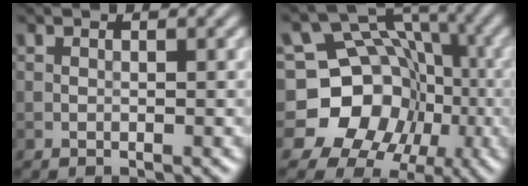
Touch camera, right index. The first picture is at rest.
{"total": 14.5, "force": [-3.8, 13.1, 4.8], "torque": [-0.094, 0.007, -0.078]}